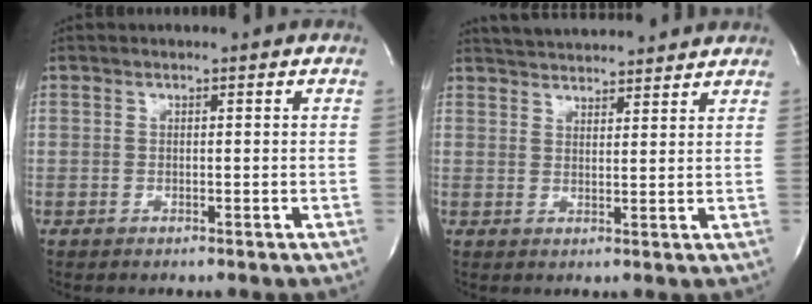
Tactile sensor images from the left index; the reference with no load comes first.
{"total": 11.1, "force": [10.4, 1.8, 3.2], "torque": [-0.053, 0.026, 0.148]}